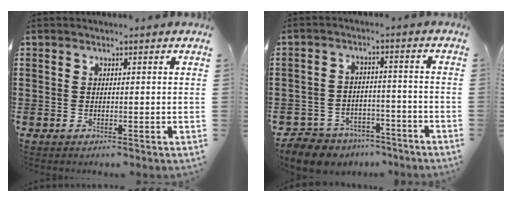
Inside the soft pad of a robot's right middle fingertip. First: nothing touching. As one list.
[{"total": 5.7, "force": [-5.4, 1.5, 0.4], "torque": [-0.020, 0.012, -0.114]}]